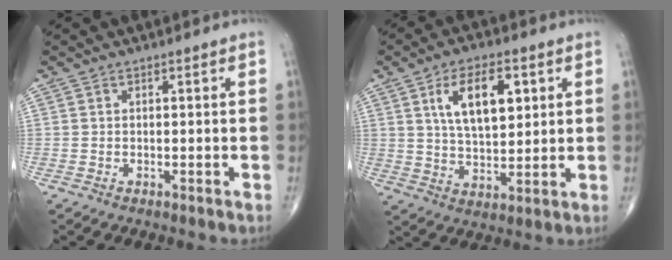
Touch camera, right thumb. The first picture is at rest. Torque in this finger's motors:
{"motor_torque": [-0.10, 0.44, 0.42, 0.02, 0.28]}